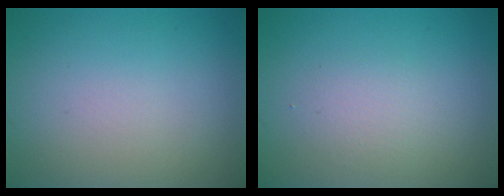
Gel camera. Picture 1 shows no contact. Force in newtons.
{"total": 1.7, "press": 1.6, "slide": 0.1}